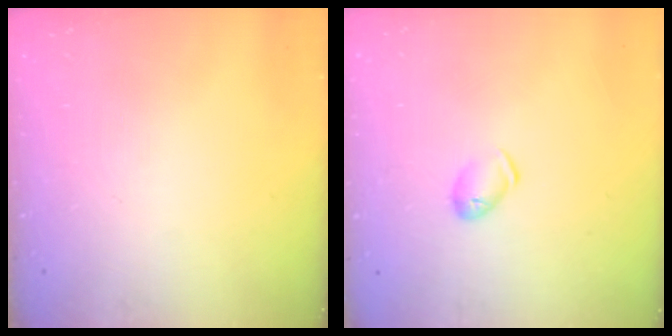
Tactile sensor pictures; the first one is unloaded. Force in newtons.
{"total": 6.2, "press": 6.2, "slide": 1.1}